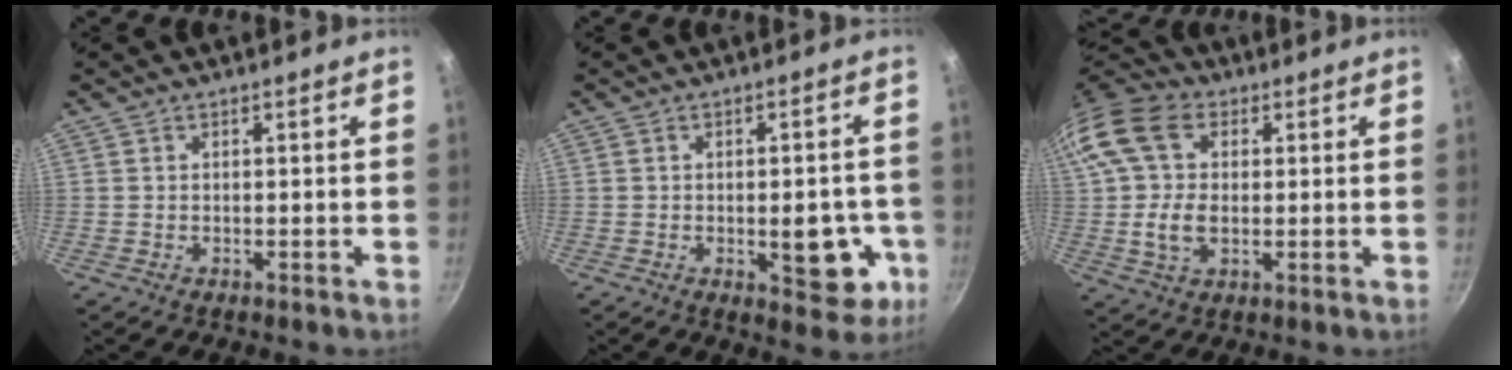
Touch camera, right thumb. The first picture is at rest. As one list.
[{"total": 9.9, "force": [-2.3, 4.8, 8.4], "torque": [-0.074, 0.009, -0.024]}, {"total": 16.3, "force": [2.4, 11.5, 11.2], "torque": [-0.220, 0.018, 0.033]}]